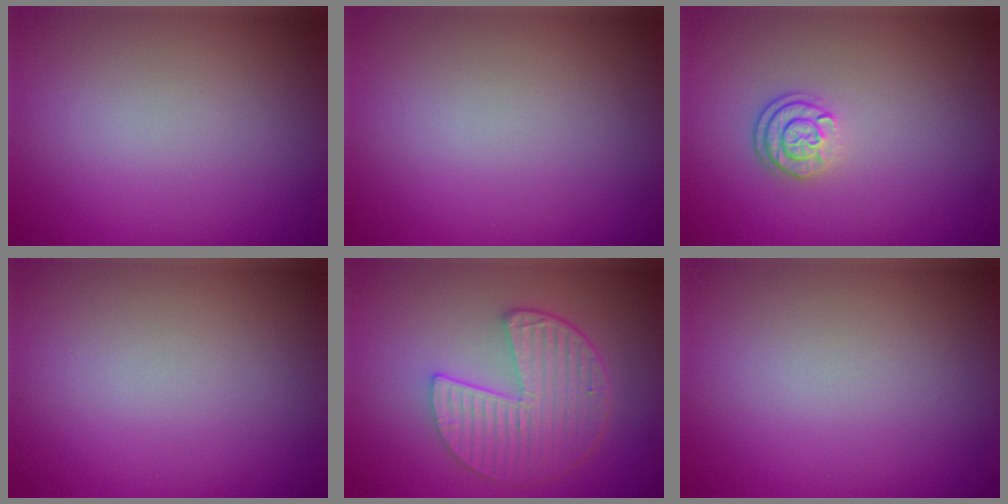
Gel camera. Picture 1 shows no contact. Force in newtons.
{"total": 0.0}
{"total": 2.3, "press": 1.7, "slide": 1.4}
{"total": 0.0}
{"total": 5.8, "press": 4.2, "slide": 3.9}
{"total": 0.0}